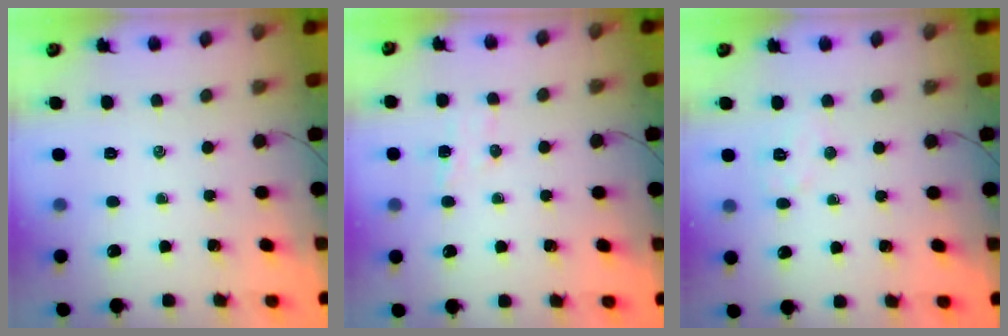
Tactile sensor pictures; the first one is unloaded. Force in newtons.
{"total": 5.2, "press": 5.0, "slide": 1.3}
{"total": 5.4, "press": 5.3, "slide": 1.0}